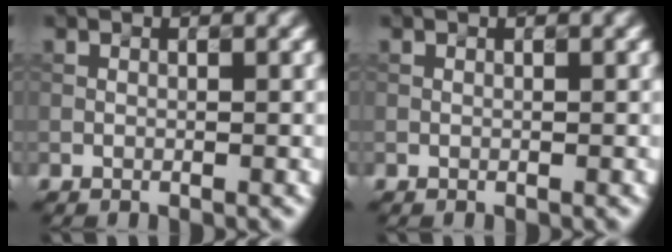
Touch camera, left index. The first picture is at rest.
{"total": 0.0}